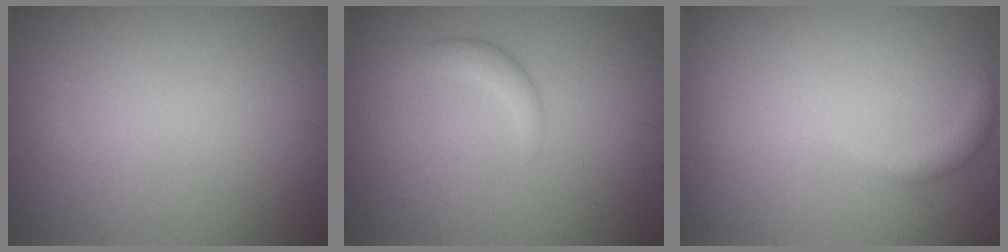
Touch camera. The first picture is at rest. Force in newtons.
{"total": 1.7, "press": 1.7, "slide": 0.1}
{"total": 1.2, "press": 1.2, "slide": 0.2}